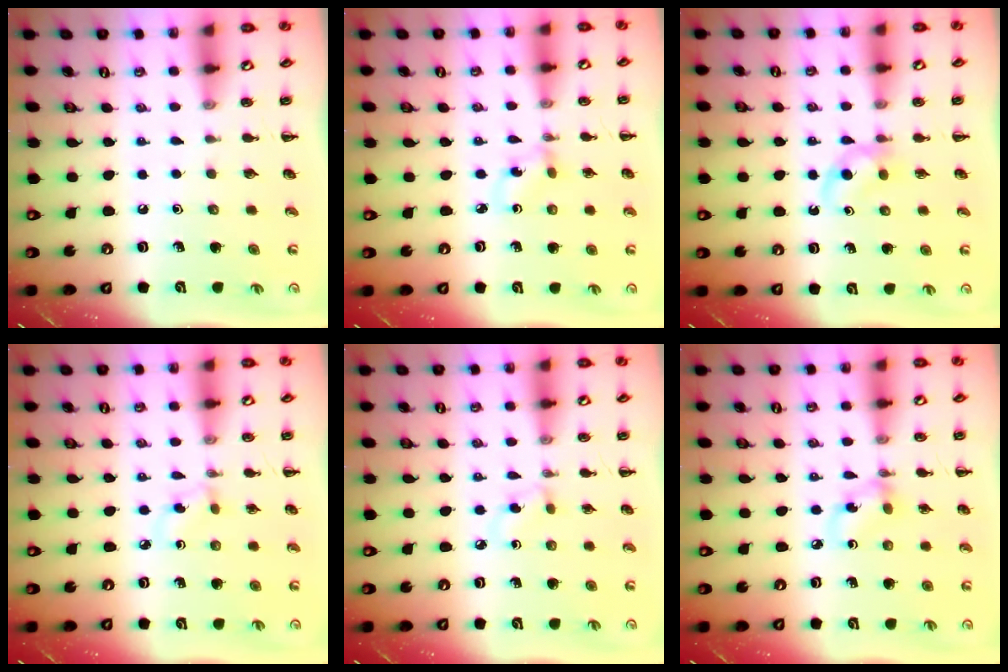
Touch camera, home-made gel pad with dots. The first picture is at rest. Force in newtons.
{"total": 1.7, "press": 1.6, "slide": 0.7}
{"total": 3.4, "press": 3.2, "slide": 1.4}
{"total": 2.9, "press": 2.6, "slide": 1.2}
{"total": 2.9, "press": 2.6, "slide": 1.2}
{"total": 4.4, "press": 4.3, "slide": 0.6}